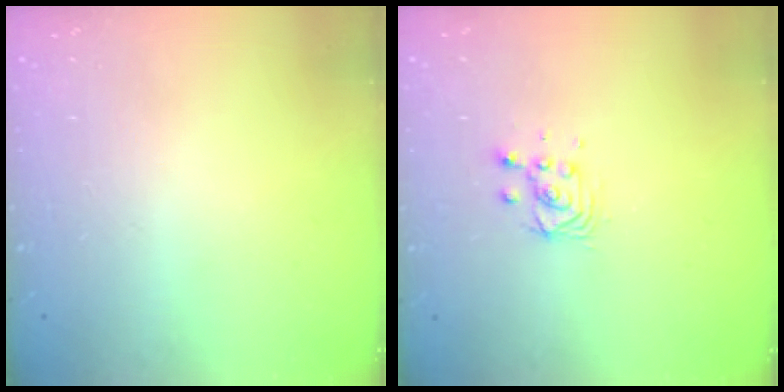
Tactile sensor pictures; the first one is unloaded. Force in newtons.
{"total": 3.5, "press": 3.5, "slide": 0.2}